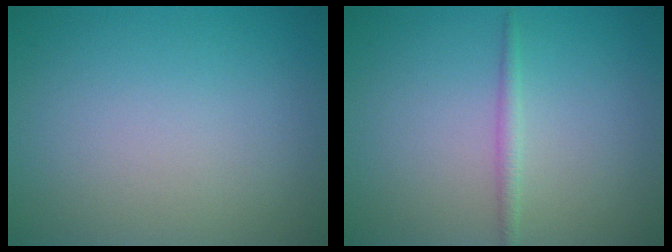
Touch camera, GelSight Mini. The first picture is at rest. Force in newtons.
{"total": 1.2, "press": 1.2, "slide": 0.1}